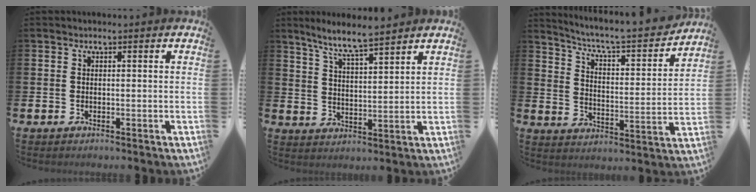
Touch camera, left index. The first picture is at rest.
{"total": 6.9, "force": [6.3, 0.3, 2.6], "torque": [-0.069, -0.028, 0.113]}
{"total": 6.5, "force": [6.0, 0.7, 2.3], "torque": [-0.075, -0.050, 0.096]}